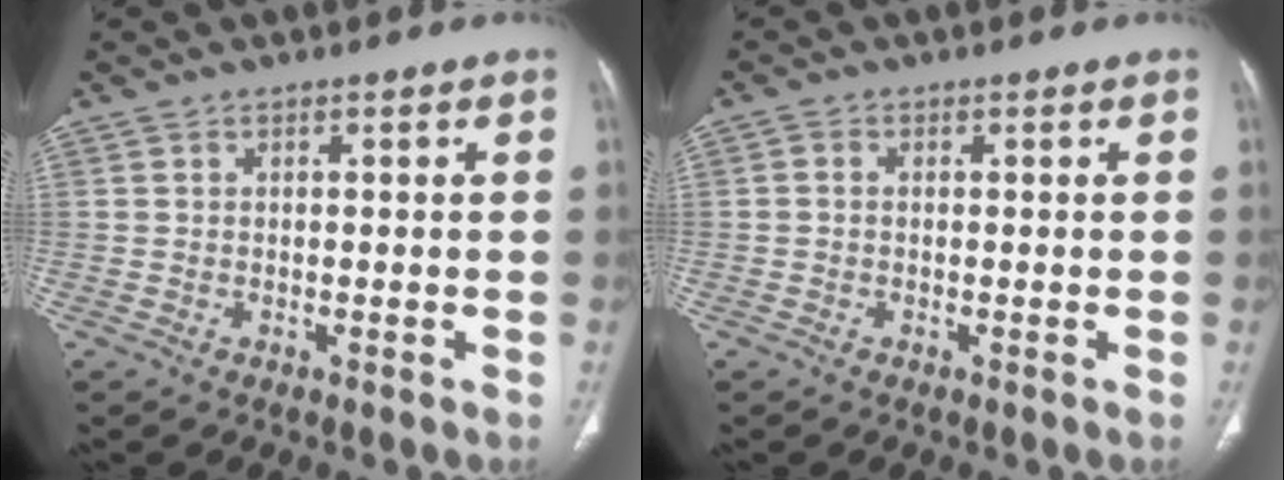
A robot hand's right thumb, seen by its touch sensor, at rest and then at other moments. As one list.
[{"total": 0.8, "force": [-0.1, 0.6, 0.5], "torque": [-0.007, 0.001, -0.005]}]